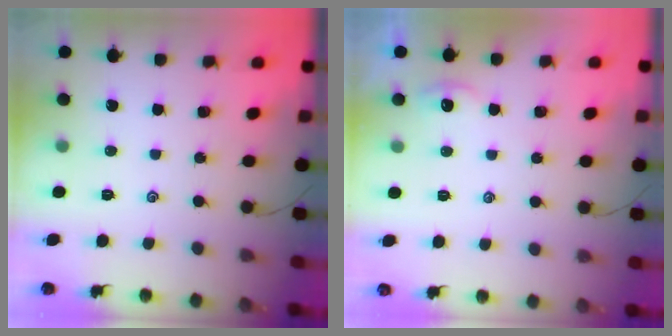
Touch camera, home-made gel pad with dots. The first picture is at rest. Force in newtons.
{"total": 2.4, "press": 2.3, "slide": 0.4}